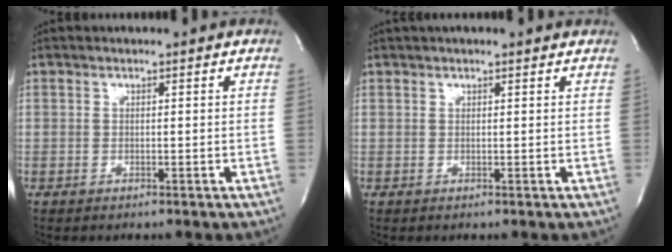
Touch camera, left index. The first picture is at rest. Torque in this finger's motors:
{"motor_torque": [0.80, -0.78, 0.26, 0.10]}